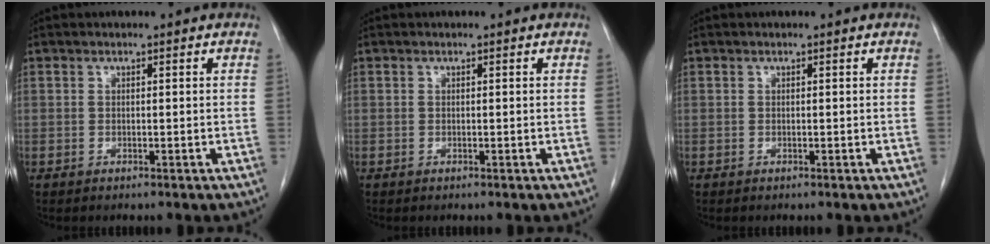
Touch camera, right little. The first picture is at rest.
{"total": 0.0}
{"total": 0.0}